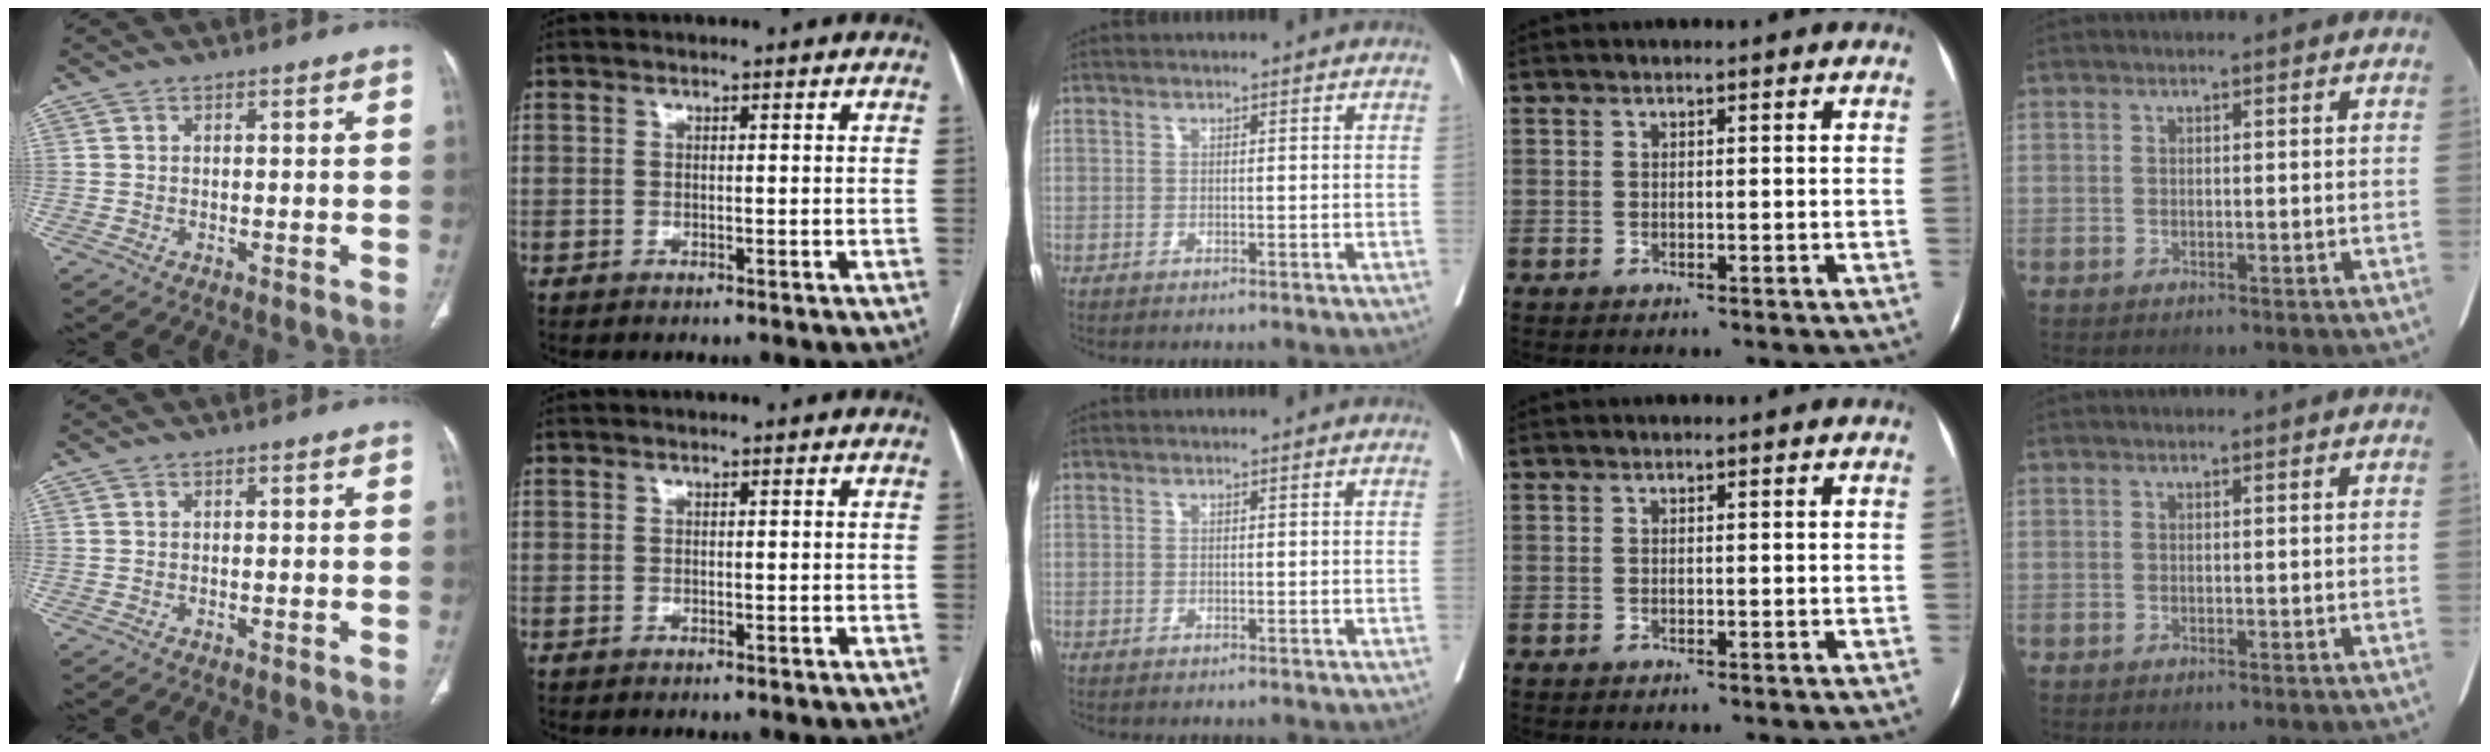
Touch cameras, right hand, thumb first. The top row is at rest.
{}